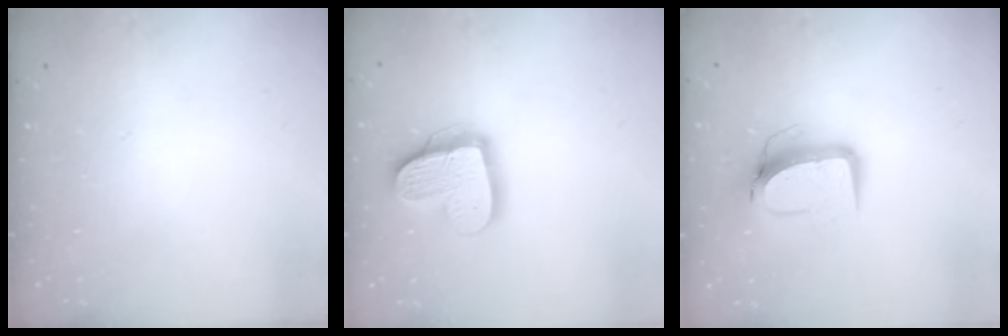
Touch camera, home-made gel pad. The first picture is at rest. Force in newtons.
{"total": 15.6, "press": 15.5, "slide": 1.4}
{"total": 10.5, "press": 10.5, "slide": 0.7}